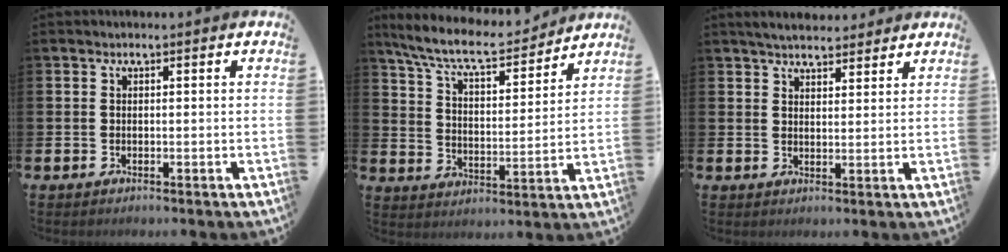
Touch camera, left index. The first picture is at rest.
{"total": 8.7, "force": [8.0, 1.4, 3.2], "torque": [-0.098, -0.051, 0.138]}
{"total": 4.1, "force": [3.9, 0.9, 0.5], "torque": [-0.015, -0.014, 0.072]}